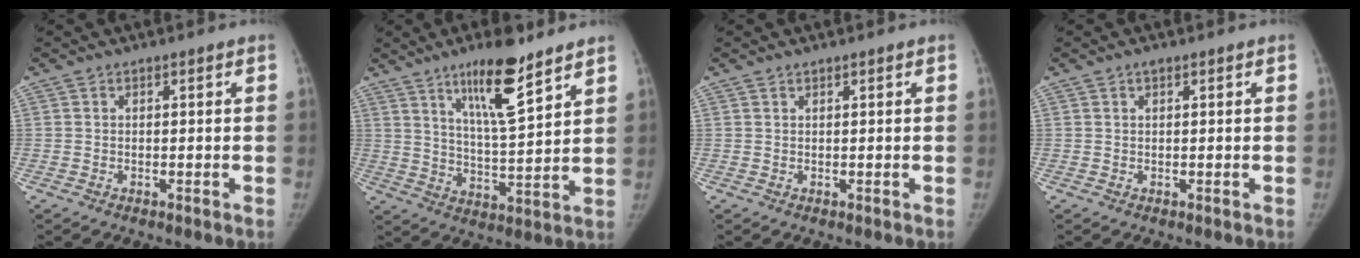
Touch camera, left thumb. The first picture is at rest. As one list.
[{"total": 13.0, "force": [8.4, 2.6, 9.5], "torque": [-0.149, -0.055, 0.147]}, {"total": 0.6, "force": [0.5, 0.1, 0.3], "torque": [-0.007, 0.000, 0.011]}, {"total": 1.0, "force": [0.6, 0.4, 0.7], "torque": [-0.011, 0.001, 0.009]}]